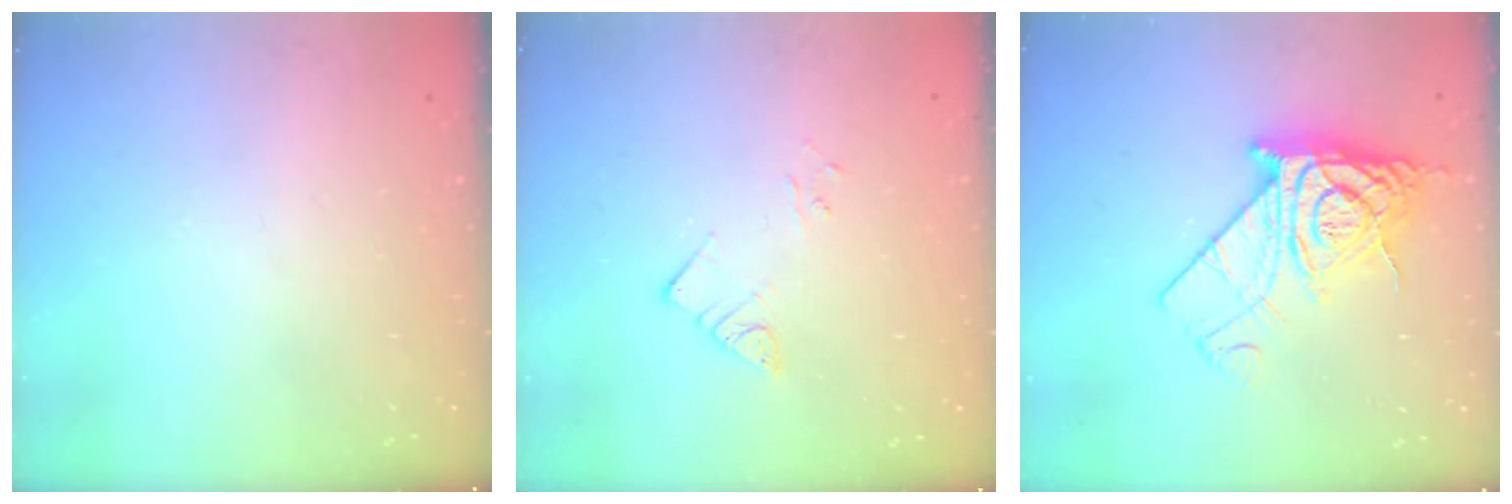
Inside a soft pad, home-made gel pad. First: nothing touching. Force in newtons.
{"total": 3.7, "press": 3.7, "slide": 0.2}
{"total": 12.9, "press": 12.8, "slide": 1.5}